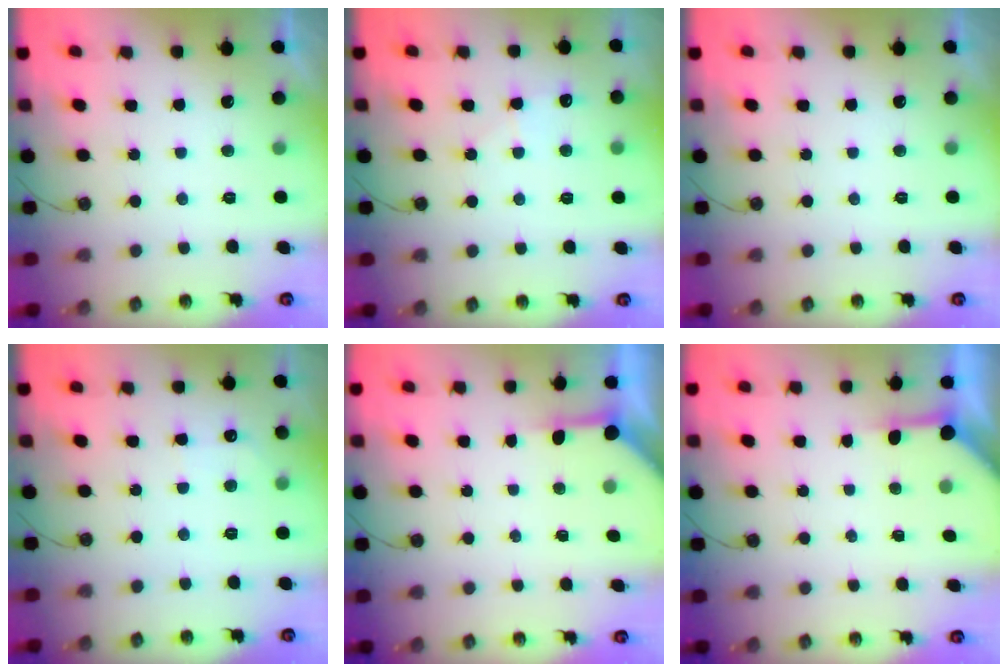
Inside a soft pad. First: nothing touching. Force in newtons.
{"total": 6.6, "press": 6.5, "slide": 0.9}
{"total": 0.0}
{"total": 3.9, "press": 3.8, "slide": 0.6}
{"total": 4.0, "press": 4.0, "slide": 0.5}
{"total": 4.0, "press": 4.0, "slide": 0.5}